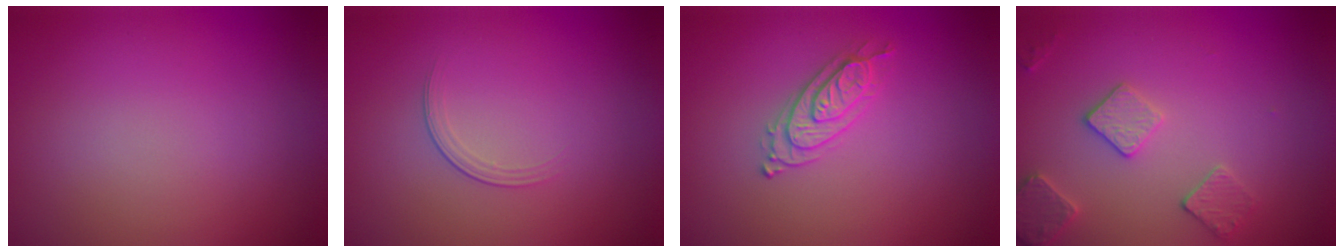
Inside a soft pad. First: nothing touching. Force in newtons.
{"total": 1.3, "press": 0.5, "slide": 1.2}
{"total": 2.2, "press": 2.2, "slide": 0.5}
{"total": 2.7, "press": 2.7, "slide": 0.7}